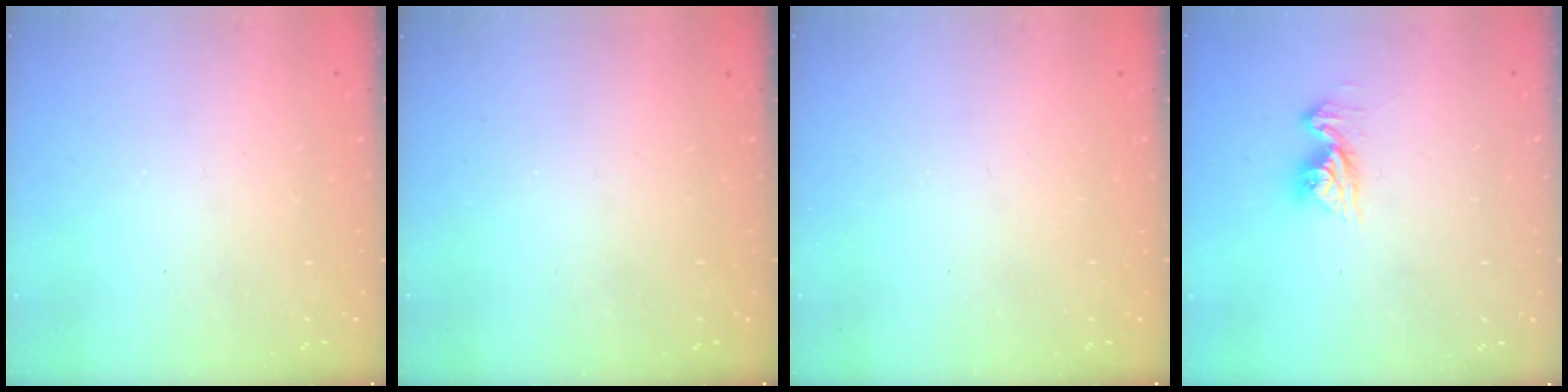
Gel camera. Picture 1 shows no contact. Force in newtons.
{"total": 0.0}
{"total": 0.0}
{"total": 9.6, "press": 9.6, "slide": 1.0}